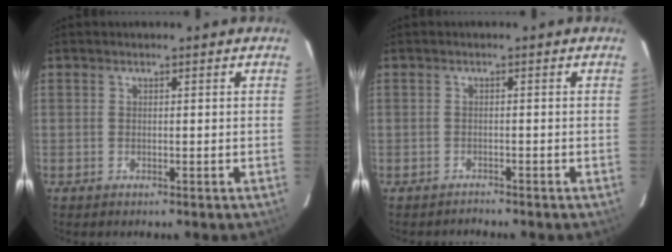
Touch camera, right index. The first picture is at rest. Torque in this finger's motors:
{"motor_torque": [-0.09, -0.03, 0.02, 0.01]}